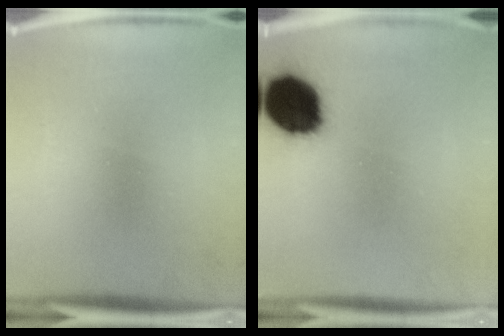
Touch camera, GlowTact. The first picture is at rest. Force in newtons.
{"total": 17.9}